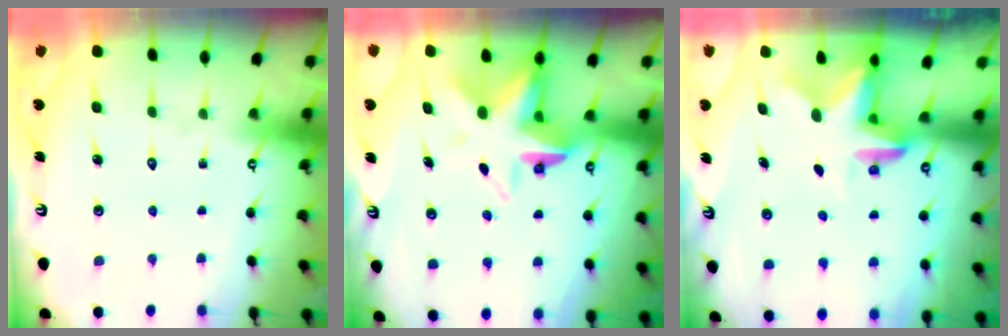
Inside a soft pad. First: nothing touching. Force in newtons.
{"total": 7.5, "press": 7.3, "slide": 1.9}
{"total": 2.4, "press": 2.4, "slide": 0.4}